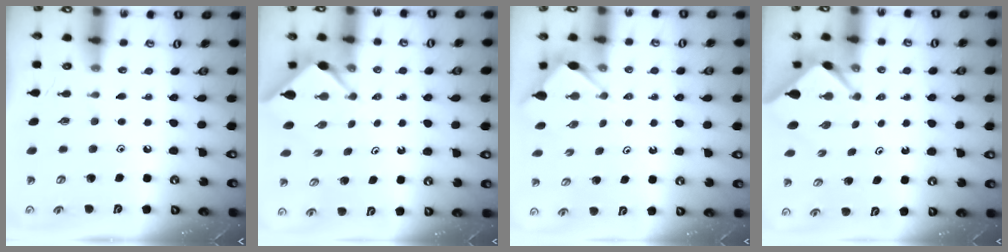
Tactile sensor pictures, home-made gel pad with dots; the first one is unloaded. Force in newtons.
{"total": 2.1, "press": 2.1, "slide": 0.3}
{"total": 3.4, "press": 3.4, "slide": 0.3}
{"total": 2.6, "press": 2.6, "slide": 0.3}